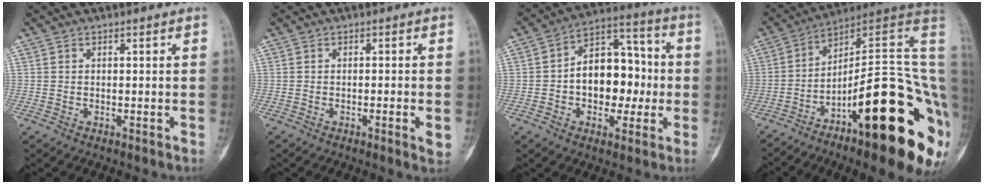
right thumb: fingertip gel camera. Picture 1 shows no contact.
{"total": 3.0, "force": [-1.0, 0.4, 2.8], "torque": [-0.049, -0.003, -0.014]}
{"total": 15.3, "force": [-1.1, 10.2, 11.4], "torque": [-0.123, 0.042, -0.020]}
{"total": 29.3, "force": [-6.8, 8.0, 27.4], "torque": [-0.309, 0.057, -0.097]}